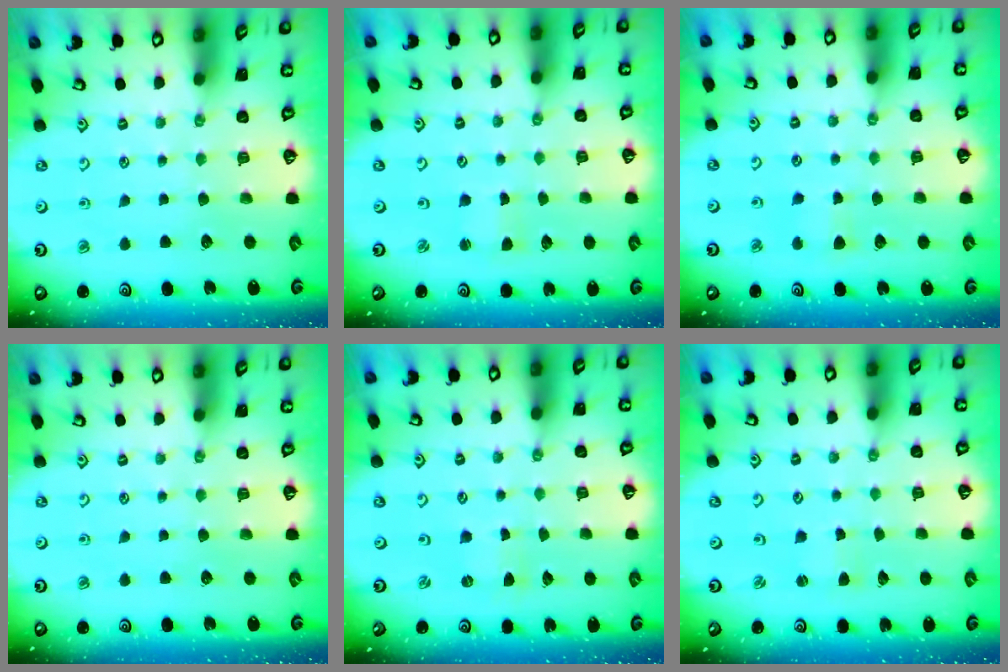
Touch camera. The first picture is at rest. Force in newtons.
{"total": 1.7, "press": 1.7, "slide": 0.1}
{"total": 2.9, "press": 2.9, "slide": 0.4}
{"total": 0.0}
{"total": 0.0}
{"total": 2.0, "press": 2.0, "slide": 0.4}